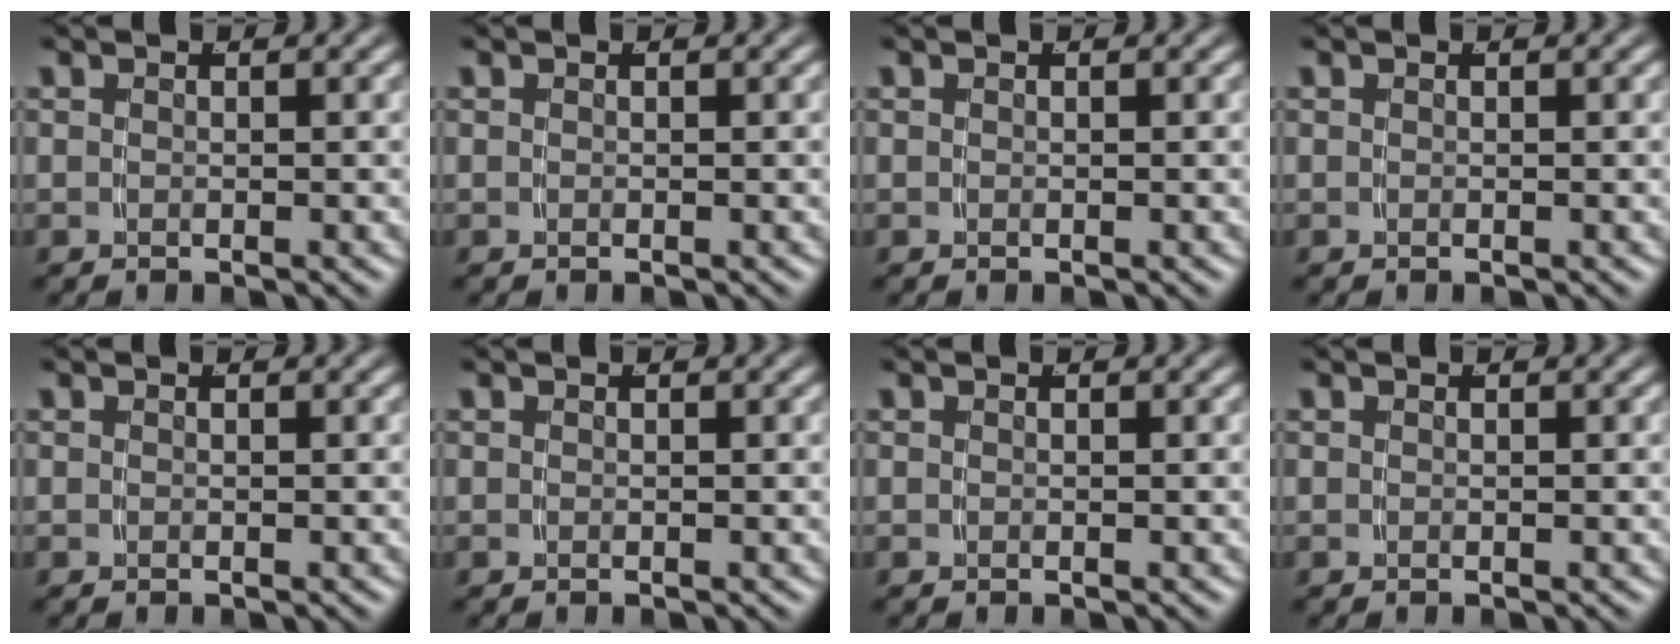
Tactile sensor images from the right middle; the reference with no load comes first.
{"total": 0.0}
{"total": 0.0}
{"total": 0.0}
{"total": 0.0}
{"total": 0.0}
{"total": 0.0}
{"total": 0.0}